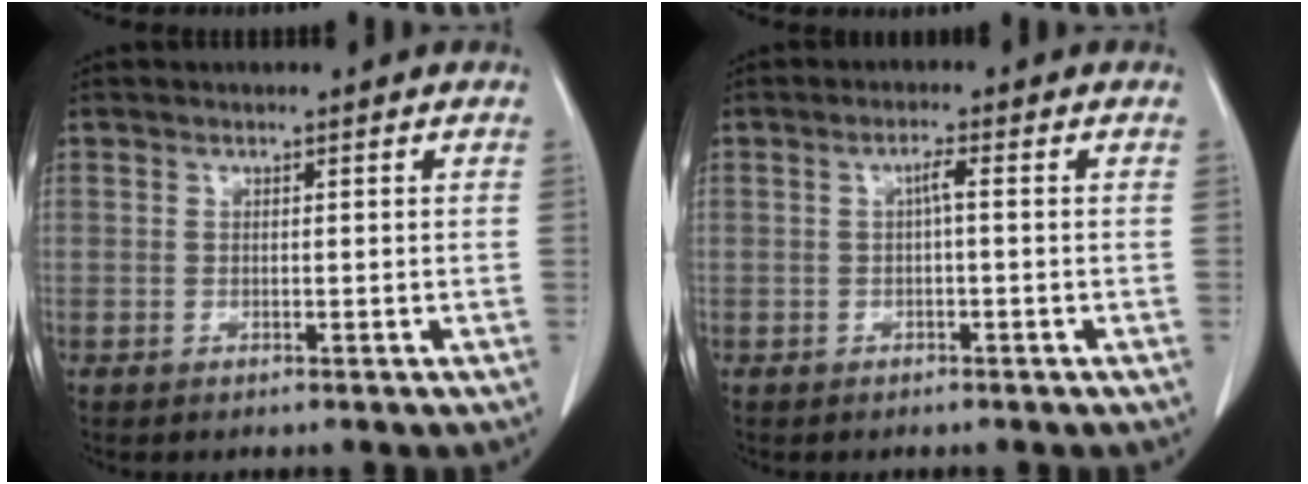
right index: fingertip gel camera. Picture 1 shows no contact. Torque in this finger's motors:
{"motor_torque": [0.21, 0.13, 0.00, 0.01]}